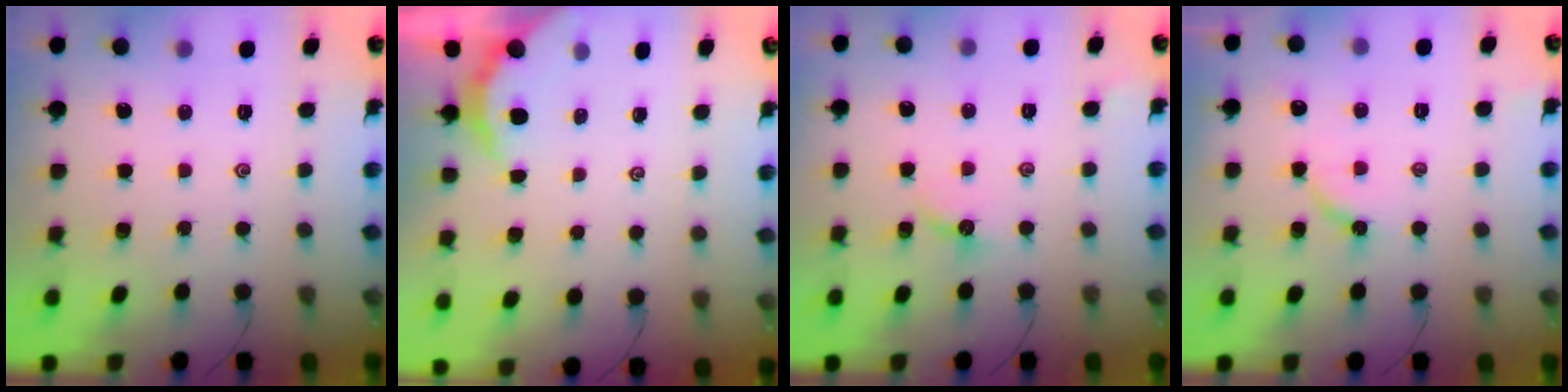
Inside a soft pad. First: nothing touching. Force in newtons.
{"total": 2.4, "press": 2.3, "slide": 0.4}
{"total": 4.5, "press": 4.4, "slide": 0.6}
{"total": 5.0, "press": 5.0, "slide": 0.6}